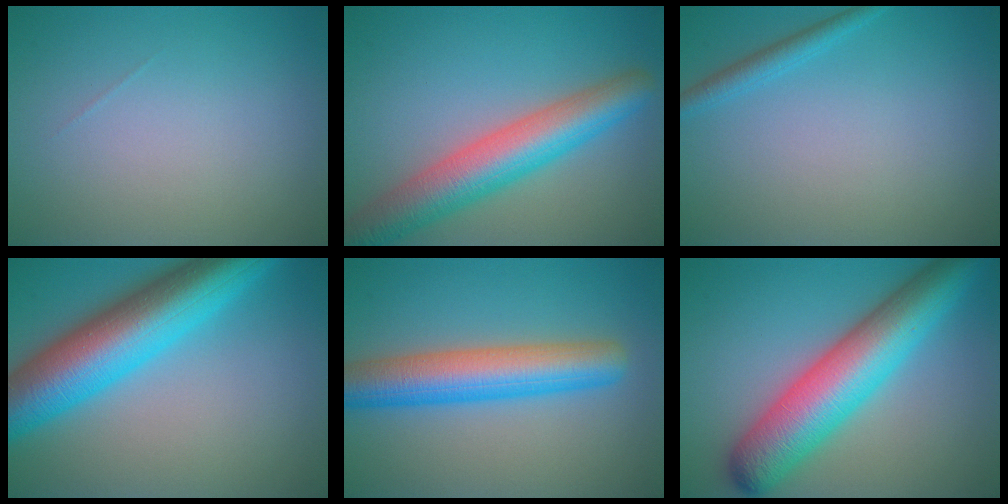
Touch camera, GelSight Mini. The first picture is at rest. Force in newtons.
{"total": 7.6, "press": 7.6, "slide": 0.4}
{"total": 1.6, "press": 1.6, "slide": 0.1}
{"total": 11.7, "press": 11.7, "slide": 0.2}
{"total": 7.0, "press": 7.0, "slide": 0.2}
{"total": 10.0, "press": 10.0, "slide": 0.3}